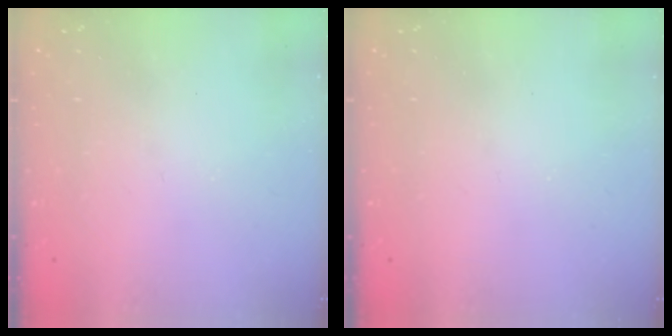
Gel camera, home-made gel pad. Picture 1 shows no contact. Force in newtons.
{"total": 0.0}